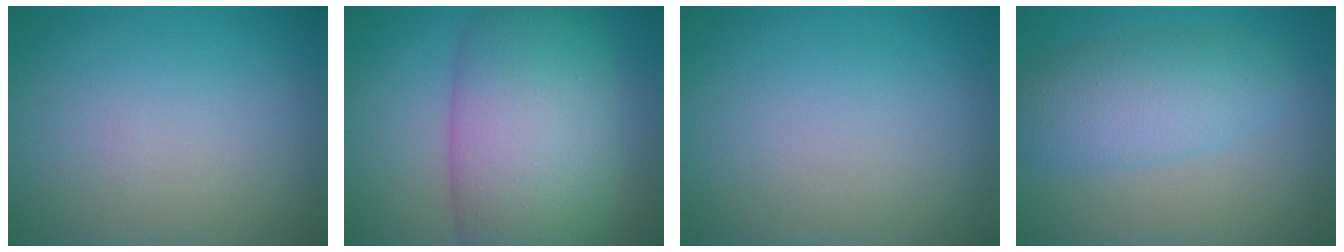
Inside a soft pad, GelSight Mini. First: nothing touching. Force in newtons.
{"total": 11.2, "press": 11.2, "slide": 0.3}
{"total": 0.0}
{"total": 4.9, "press": 4.9, "slide": 0.2}